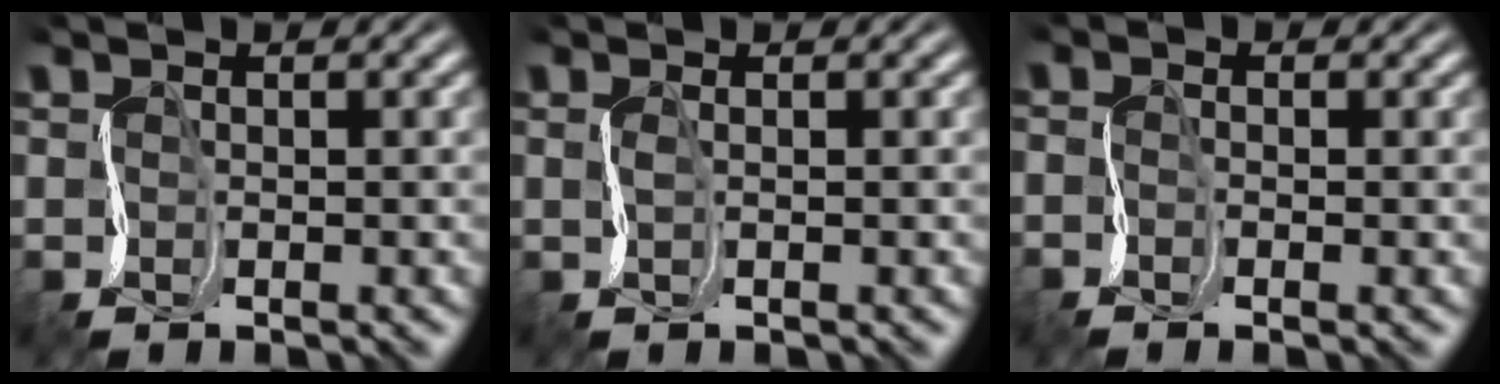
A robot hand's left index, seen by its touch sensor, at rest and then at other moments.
{"total": 0.7, "force": [0.6, 0.0, 0.4], "torque": [-0.008, -0.001, 0.007]}
{"total": 0.9, "force": [-0.8, 0.2, 0.4], "torque": [-0.008, -0.004, -0.010]}